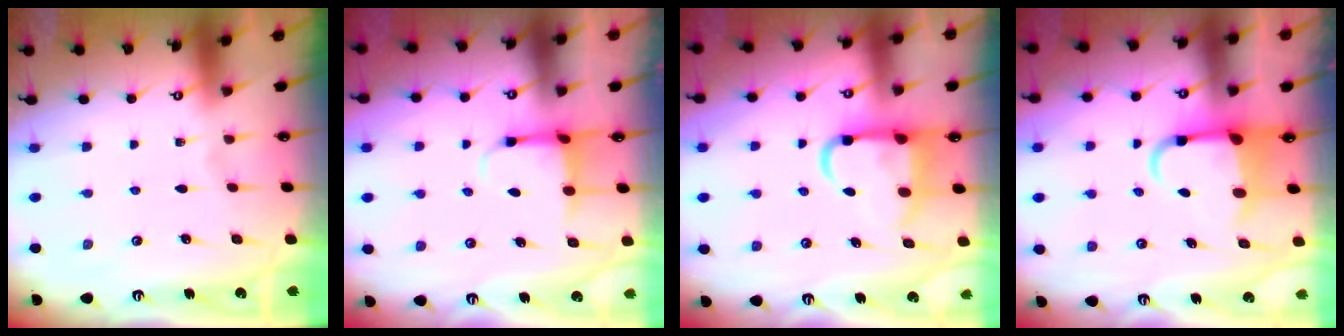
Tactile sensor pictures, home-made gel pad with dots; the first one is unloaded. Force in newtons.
{"total": 3.8, "press": 3.5, "slide": 1.3}
{"total": 9.5, "press": 9.4, "slide": 1.3}
{"total": 5.3, "press": 5.1, "slide": 1.2}